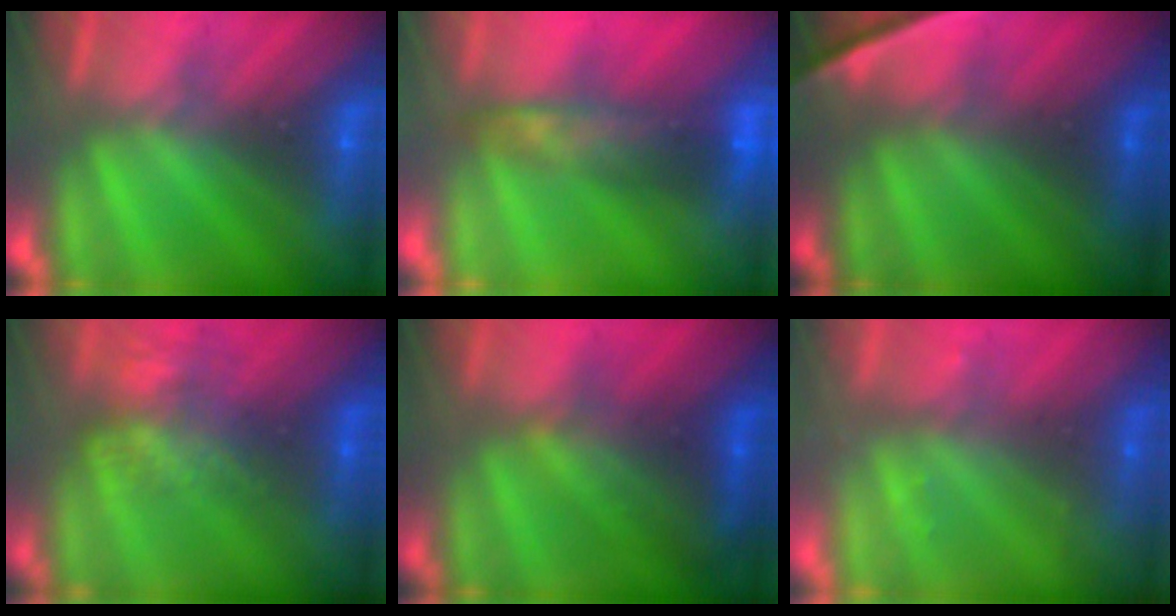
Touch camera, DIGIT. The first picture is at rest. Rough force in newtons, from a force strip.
{"total": 9.3}
{"total": 2.2}
{"total": 7.1}
{"total": 2.3}
{"total": 2.3}